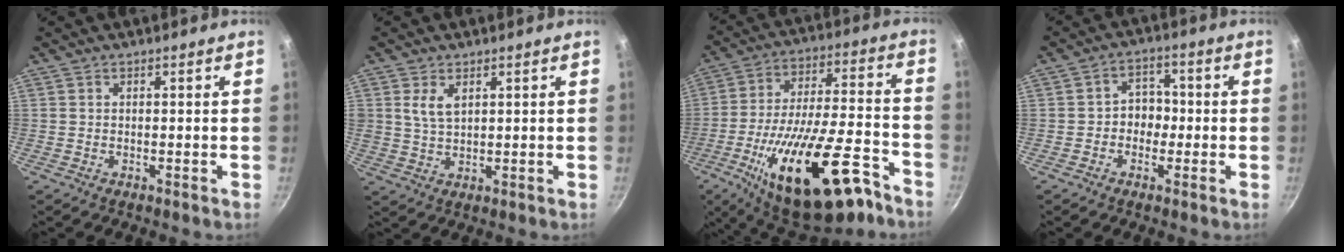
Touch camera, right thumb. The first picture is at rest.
{"total": 4.6, "force": [1.9, 2.5, 3.4], "torque": [-0.061, -0.010, 0.041]}
{"total": 26.6, "force": [-14.2, 9.9, 20.2], "torque": [-0.307, 0.058, -0.215]}
{"total": 5.2, "force": [-0.8, 4.3, 2.7], "torque": [0.000, 0.016, -0.018]}